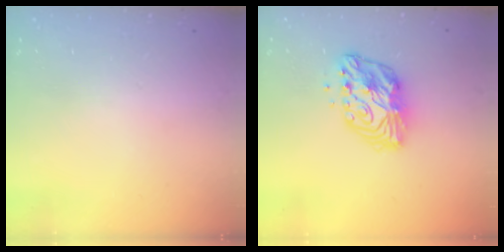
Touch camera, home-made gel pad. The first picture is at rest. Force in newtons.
{"total": 11.1, "press": 11.1, "slide": 0.8}